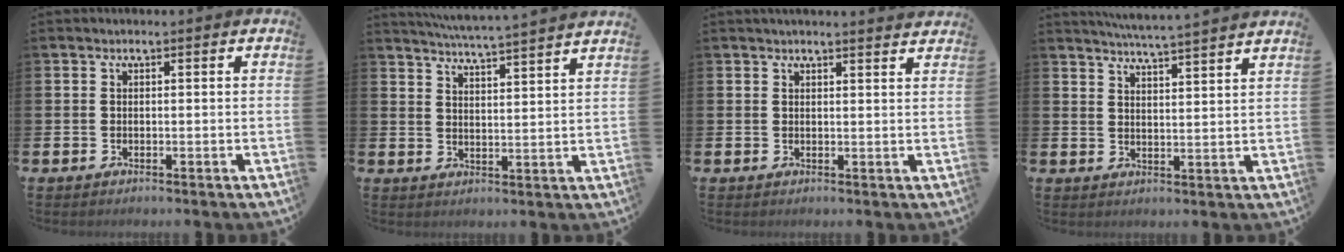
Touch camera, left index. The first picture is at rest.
{"total": 5.4, "force": [5.3, -0.8, 0.9], "torque": [-0.039, -0.034, 0.093]}
{"total": 1.9, "force": [1.9, -0.1, 0.2], "torque": [0.006, -0.013, 0.032]}
{"total": 5.2, "force": [5.1, -1.0, 0.7], "torque": [-0.024, -0.034, 0.088]}